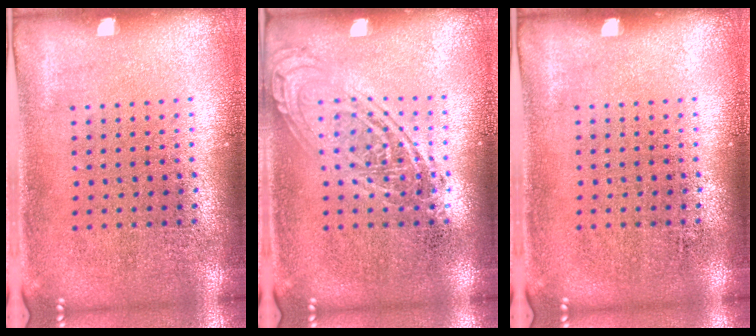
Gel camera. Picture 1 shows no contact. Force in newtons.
{"total": 2.5, "press": 2.5, "slide": 0.3}
{"total": 0.0}